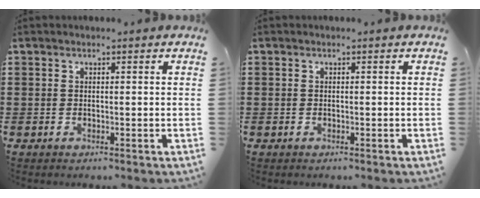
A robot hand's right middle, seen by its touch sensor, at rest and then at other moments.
{"total": 0.0}